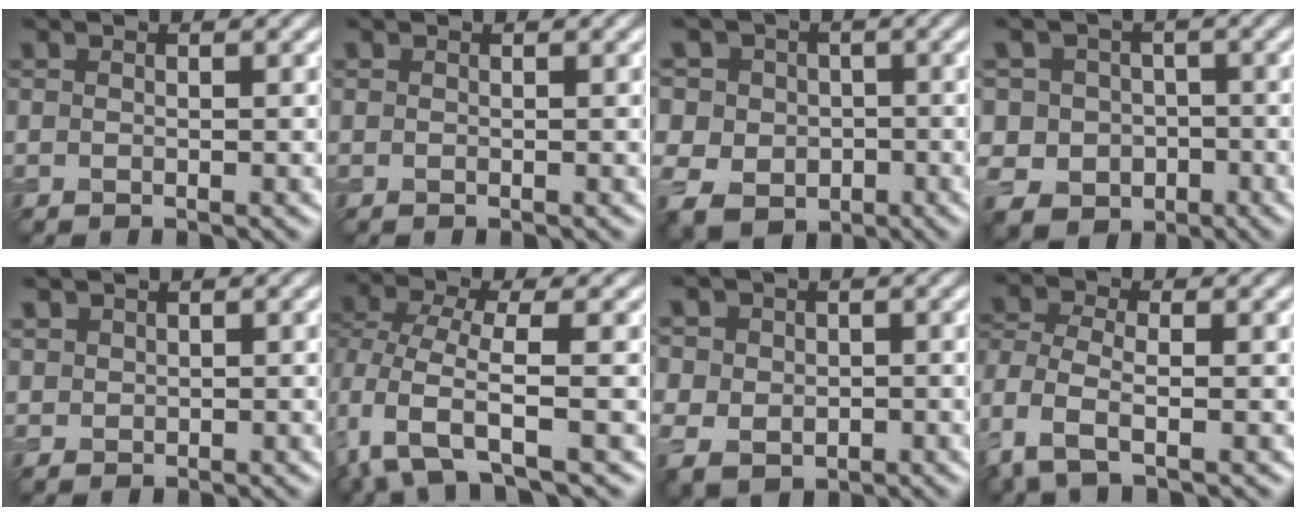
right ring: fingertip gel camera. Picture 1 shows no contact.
{"total": 0.0}
{"total": 9.5, "force": [0.6, 8.8, 3.5], "torque": [-0.099, 0.026, -0.018]}
{"total": 6.3, "force": [-1.3, 6.0, 1.4], "torque": [-0.020, 0.011, -0.052]}
{"total": 1.2, "force": [0.8, 0.8, -0.1], "torque": [0.003, -0.002, 0.022]}
{"total": 4.7, "force": [-1.0, 2.0, 4.1], "torque": [-0.091, -0.004, -0.029]}
{"total": 4.9, "force": [0.6, 4.5, 2.0], "torque": [-0.043, 0.014, -0.004]}
{"total": 4.3, "force": [-2.0, 2.1, 3.2], "torque": [-0.086, -0.002, -0.054]}